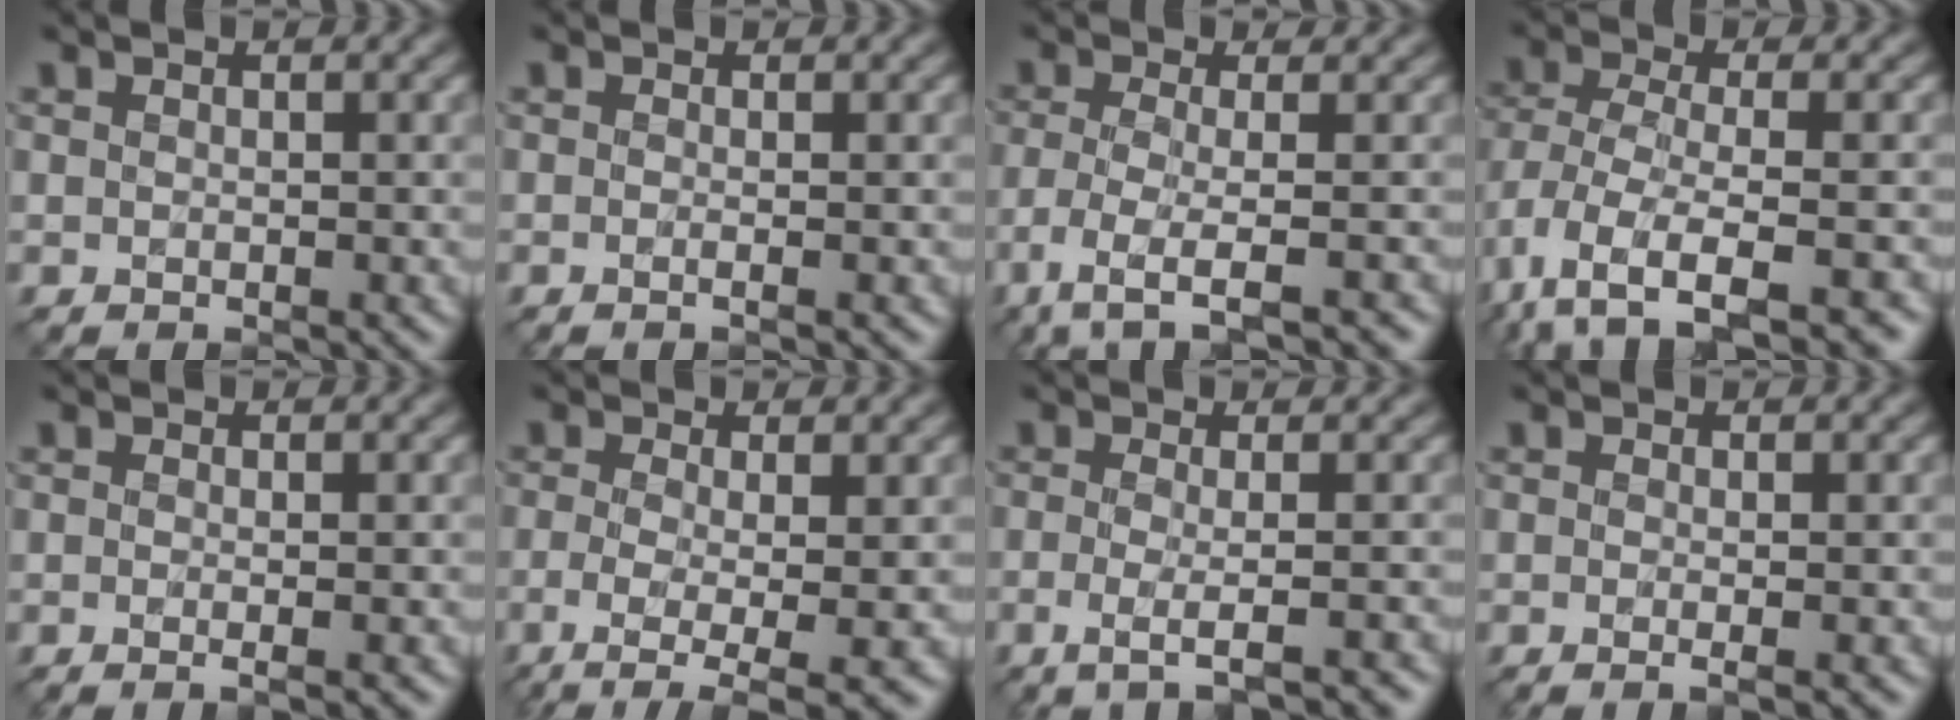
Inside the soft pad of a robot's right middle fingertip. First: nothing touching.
{"total": 1.7, "force": [0.0, 0.8, 1.5], "torque": [-0.011, -0.009, -0.021]}
{"total": 5.0, "force": [-2.6, 1.2, 4.0], "torque": [-0.070, -0.005, -0.059]}
{"total": 7.6, "force": [-4.5, 2.9, 5.4], "torque": [-0.119, -0.020, -0.081]}
{"total": 1.7, "force": [-0.1, 0.7, 1.6], "torque": [-0.016, -0.005, -0.019]}
{"total": 5.6, "force": [-1.7, 1.5, 5.2], "torque": [-0.094, -0.013, -0.032]}
{"total": 3.7, "force": [-1.1, 1.0, 3.3], "torque": [-0.045, -0.009, -0.028]}
{"total": 2.1, "force": [-0.1, 0.8, 1.9], "torque": [-0.023, -0.004, -0.018]}